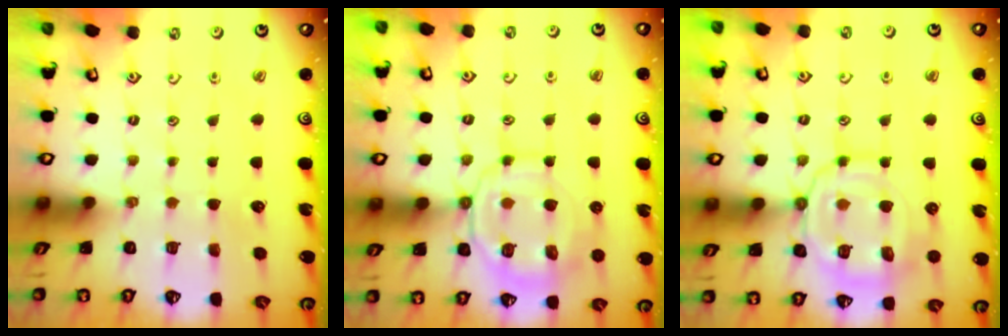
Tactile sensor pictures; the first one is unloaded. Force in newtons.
{"total": 10.2, "press": 10.1, "slide": 1.3}
{"total": 13.7, "press": 13.7, "slide": 1.1}